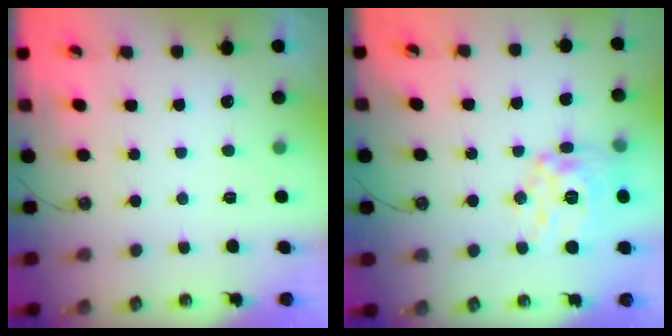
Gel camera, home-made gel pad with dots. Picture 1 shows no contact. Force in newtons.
{"total": 13.8, "press": 13.7, "slide": 1.2}